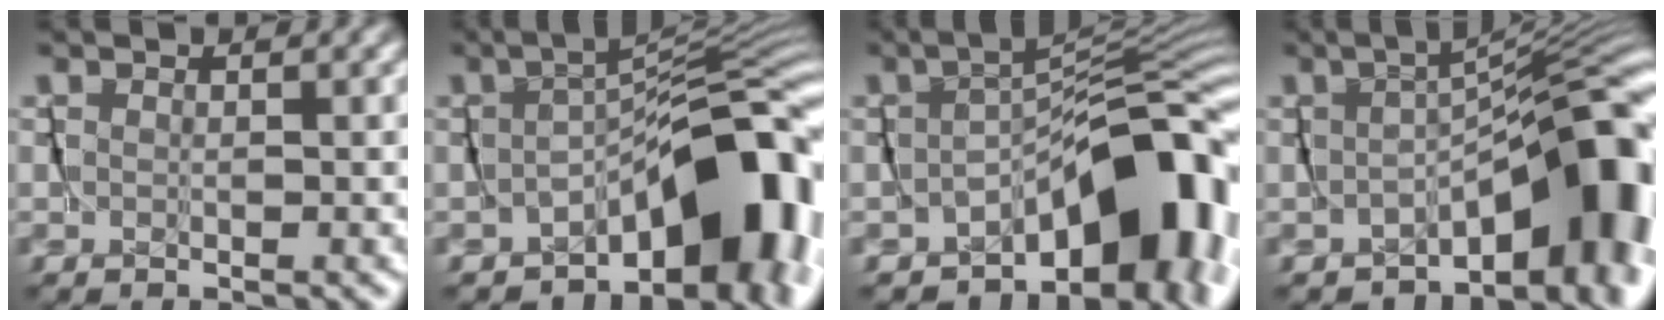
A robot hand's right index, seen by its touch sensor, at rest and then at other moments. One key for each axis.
{"total": 9.1, "fx": -4.5, "fy": 3.6, "fz": 7.1, "tx": -0.084, "ty": -0.004, "tz": -0.064}
{"total": 10.4, "fx": -5.4, "fy": 4.6, "fz": 7.5, "tx": -0.095, "ty": -0.007, "tz": -0.080}
{"total": 7.9, "fx": -3.5, "fy": 2.7, "fz": 6.6, "tx": -0.066, "ty": 0.000, "tz": -0.050}